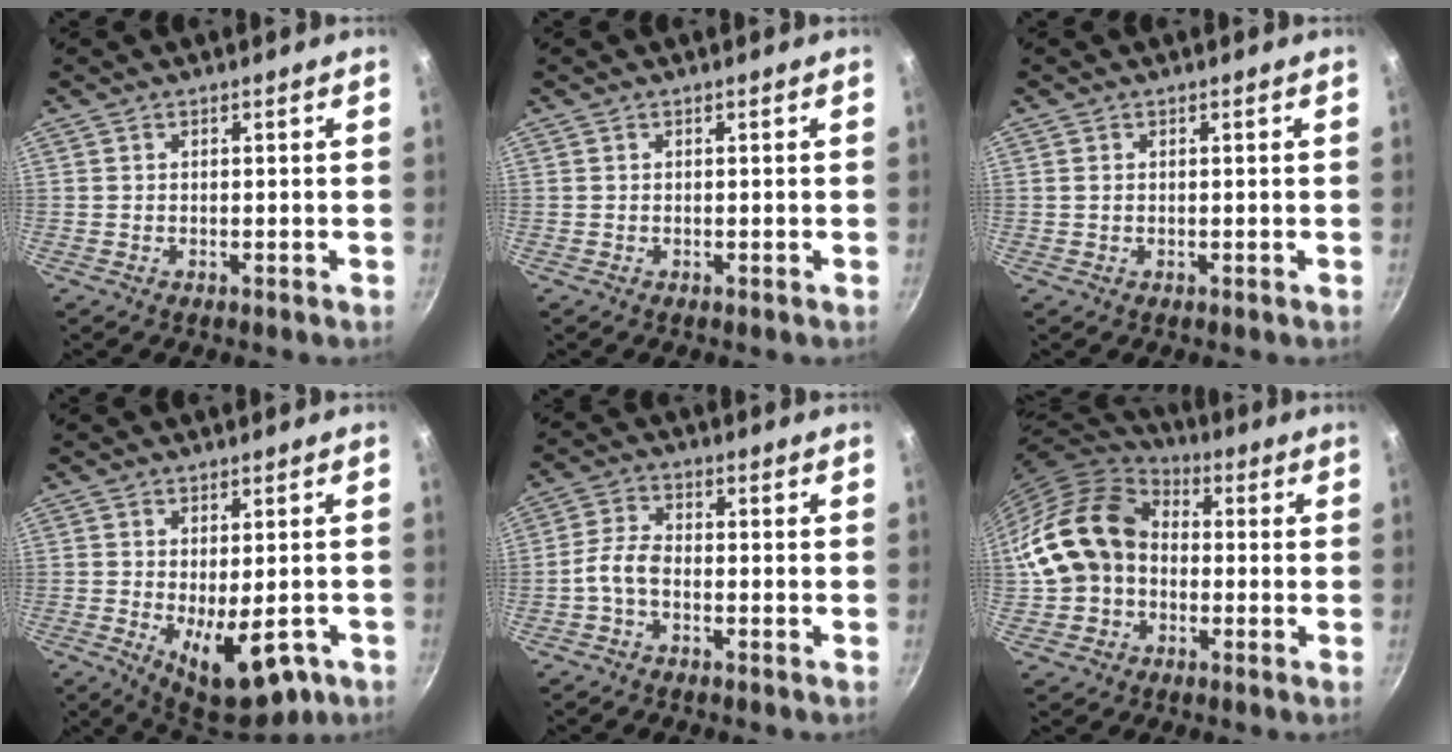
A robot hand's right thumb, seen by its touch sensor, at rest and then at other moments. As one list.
[{"total": 0.0}, {"total": 0.7, "force": [0.2, 0.5, 0.4], "torque": [-0.008, 0.002, 0.002]}, {"total": 12.8, "force": [-4.4, 5.9, 10.5], "torque": [-0.114, -0.008, -0.043]}, {"total": 4.2, "force": [-2.0, 2.2, 3.0], "torque": [-0.065, 0.025, -0.049]}, {"total": 16.1, "force": [-0.9, 12.9, 9.5], "torque": [-0.157, 0.044, -0.023]}]